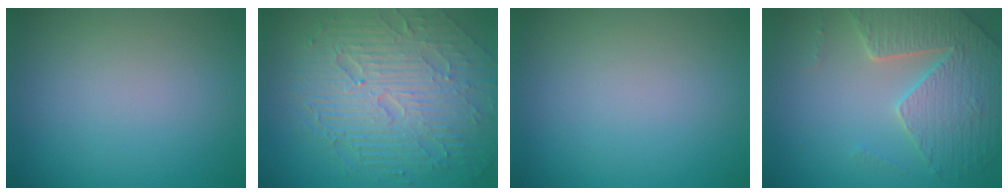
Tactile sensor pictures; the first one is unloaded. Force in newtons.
{"total": 9.7, "press": 6.2, "slide": 7.4}
{"total": 0.0}
{"total": 5.1, "press": 4.6, "slide": 2.1}